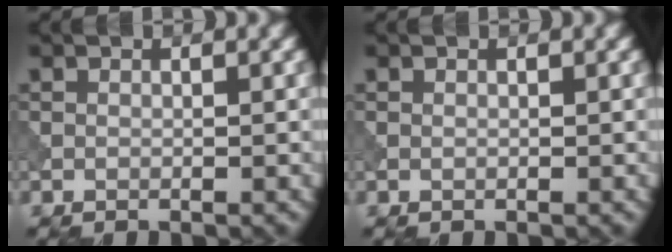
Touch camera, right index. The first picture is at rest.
{"total": 0.0}